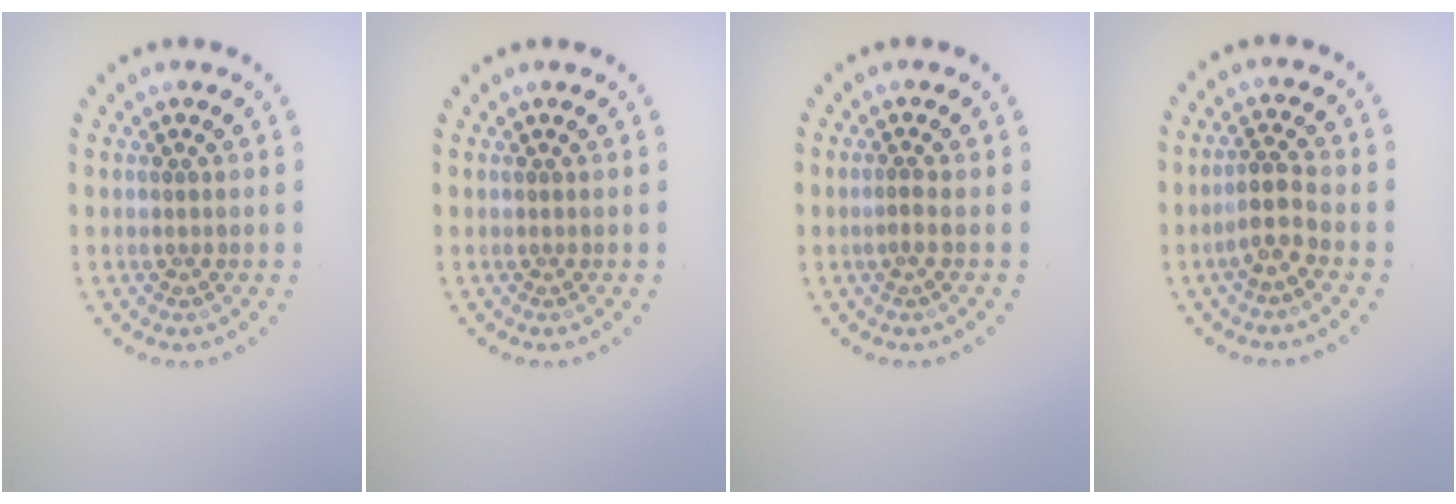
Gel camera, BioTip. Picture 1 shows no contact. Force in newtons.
{"total": 0.0}
{"total": 0.8, "press": 0.4, "slide": 0.7}
{"total": 2.7, "press": 2.1, "slide": 1.6}